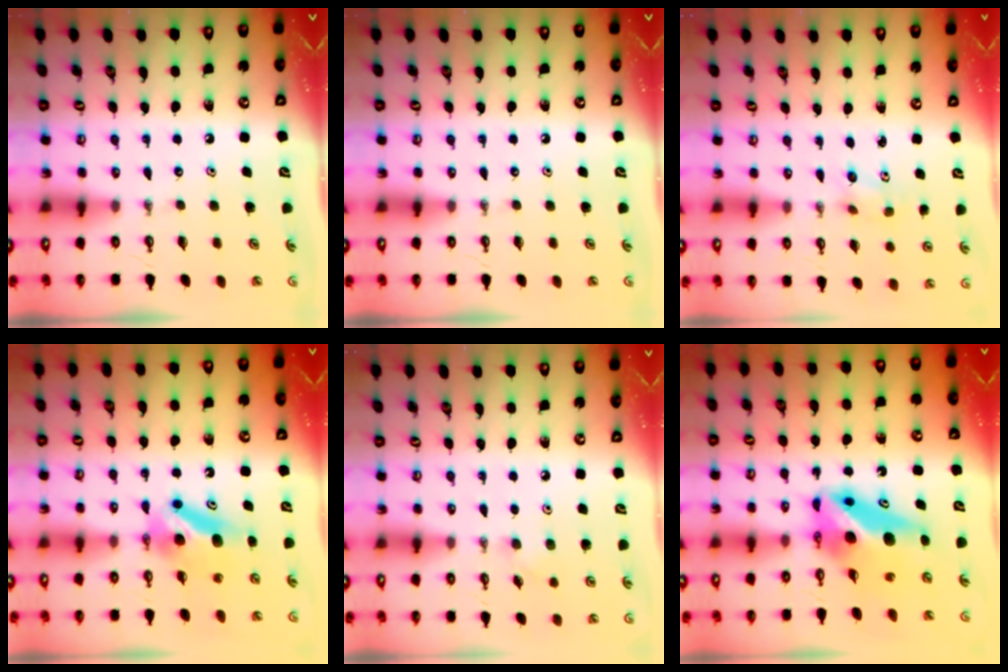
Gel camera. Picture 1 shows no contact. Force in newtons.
{"total": 0.0}
{"total": 4.0, "press": 3.6, "slide": 1.9}
{"total": 7.6, "press": 6.8, "slide": 3.5}
{"total": 5.3, "press": 5.1, "slide": 1.2}
{"total": 8.1, "press": 8.1, "slide": 0.8}